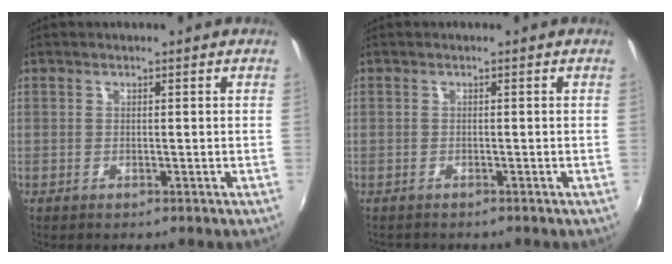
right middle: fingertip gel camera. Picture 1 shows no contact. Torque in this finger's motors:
{"motor_torque": [-0.39, 0.01, -0.08, -0.01]}